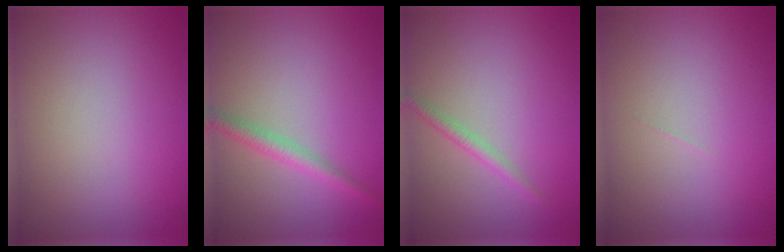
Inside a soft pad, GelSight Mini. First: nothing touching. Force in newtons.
{"total": 2.1, "press": 2.1, "slide": 0.1}
{"total": 1.4, "press": 1.4, "slide": 0.0}
{"total": 0.0}